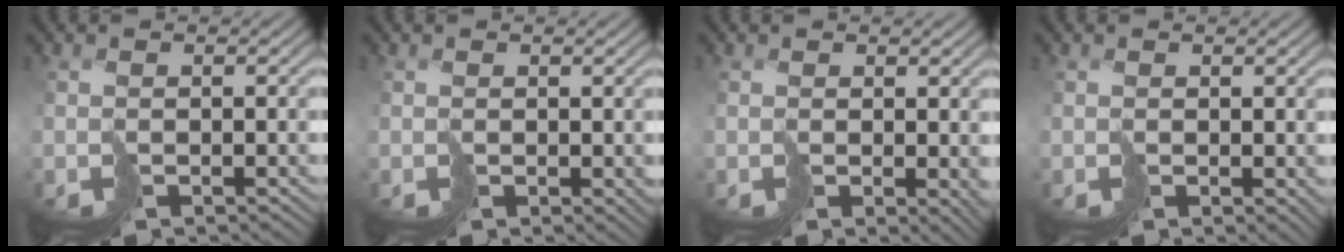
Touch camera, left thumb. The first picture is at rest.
{"total": 1.1, "force": [0.6, 0.7, 0.6], "torque": [-0.014, -0.003, 0.014]}
{"total": 2.5, "force": [0.7, 1.4, 2.0], "torque": [-0.036, -0.007, 0.016]}
{"total": 1.1, "force": [0.6, 0.7, 0.7], "torque": [-0.016, -0.001, 0.012]}